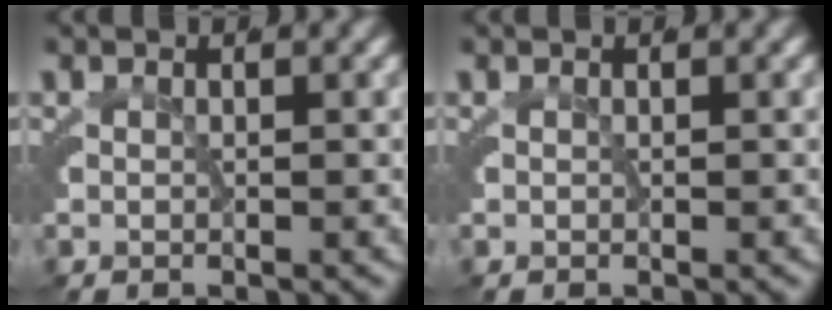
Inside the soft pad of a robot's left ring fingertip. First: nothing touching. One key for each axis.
{"total": 0.0}